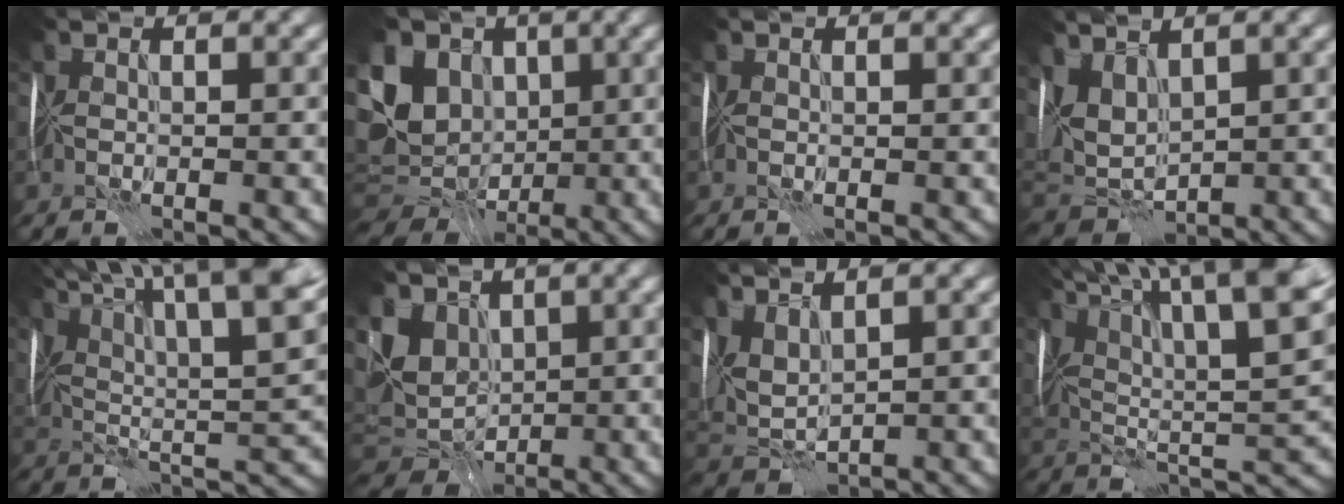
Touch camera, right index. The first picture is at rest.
{"total": 13.6, "force": [1.8, 10.6, 8.3], "torque": [-0.186, 0.018, 0.029]}
{"total": 0.7, "force": [0.6, 0.2, 0.4], "torque": [-0.004, 0.001, 0.001]}
{"total": 4.6, "force": [2.4, 2.4, 3.1], "torque": [-0.071, 0.003, 0.048]}
{"total": 15.1, "force": [8.4, 5.0, 11.5], "torque": [-0.196, 0.027, 0.111]}
{"total": 8.1, "force": [2.2, 6.0, 4.9], "torque": [-0.102, 0.005, 0.038]}
{"total": 3.6, "force": [2.1, 1.5, 2.6], "torque": [-0.066, 0.005, 0.043]}
{"total": 16.5, "force": [9.5, 5.0, 12.6], "torque": [-0.221, 0.031, 0.135]}